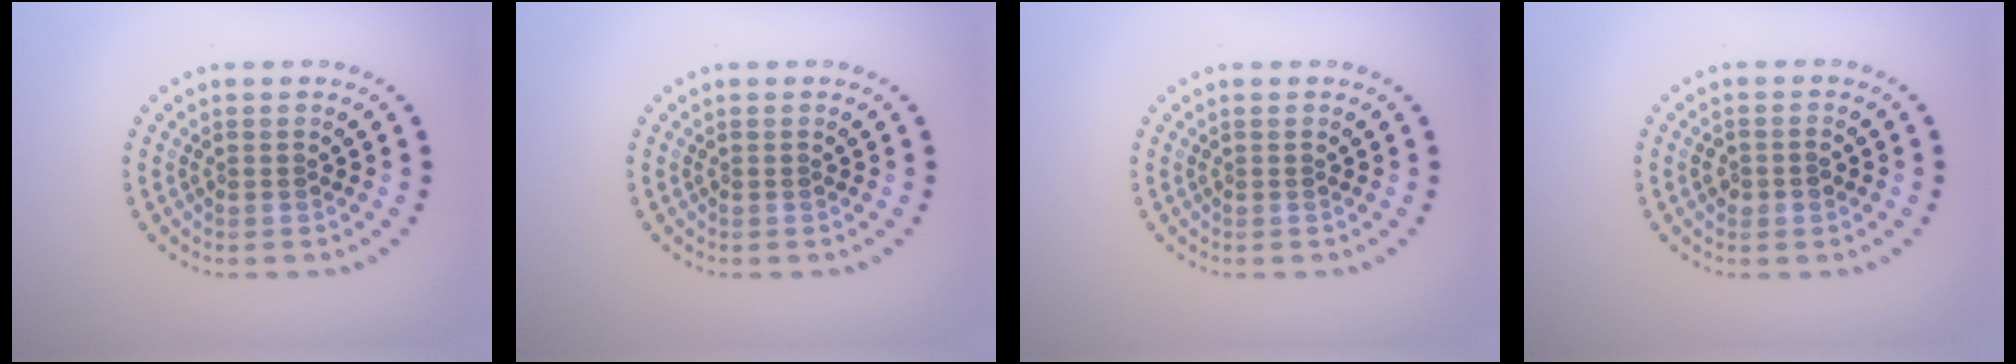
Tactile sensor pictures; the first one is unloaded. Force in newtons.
{"total": 0.0}
{"total": 0.0}
{"total": 1.5, "press": 1.5, "slide": 0.3}